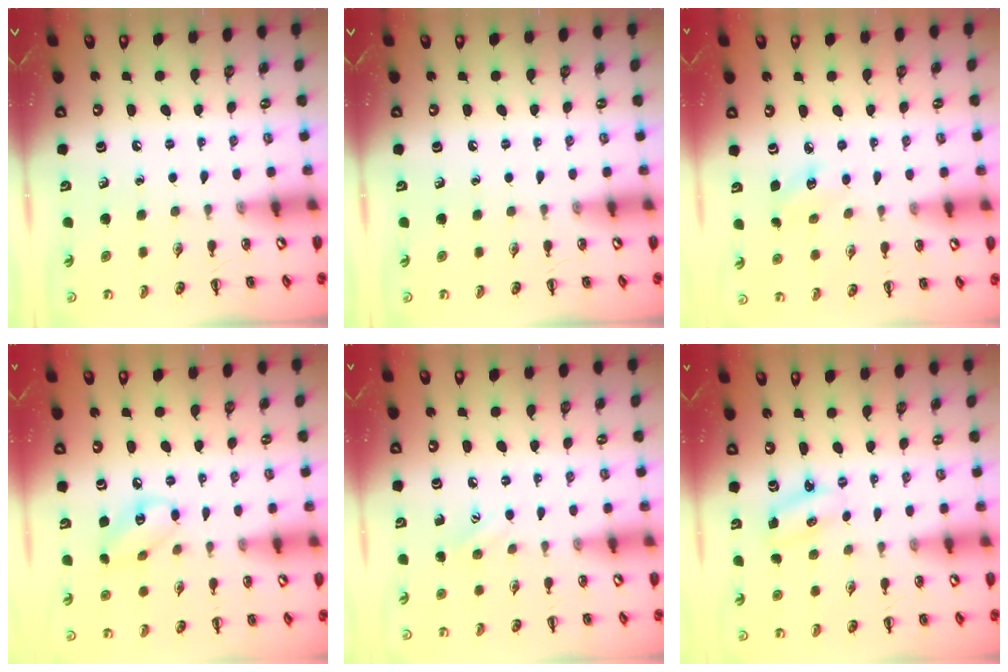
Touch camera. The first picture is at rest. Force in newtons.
{"total": 0.0}
{"total": 3.2, "press": 3.1, "slide": 0.7}
{"total": 6.3, "press": 6.3, "slide": 0.8}
{"total": 5.9, "press": 5.7, "slide": 1.4}
{"total": 3.1, "press": 3.0, "slide": 0.7}